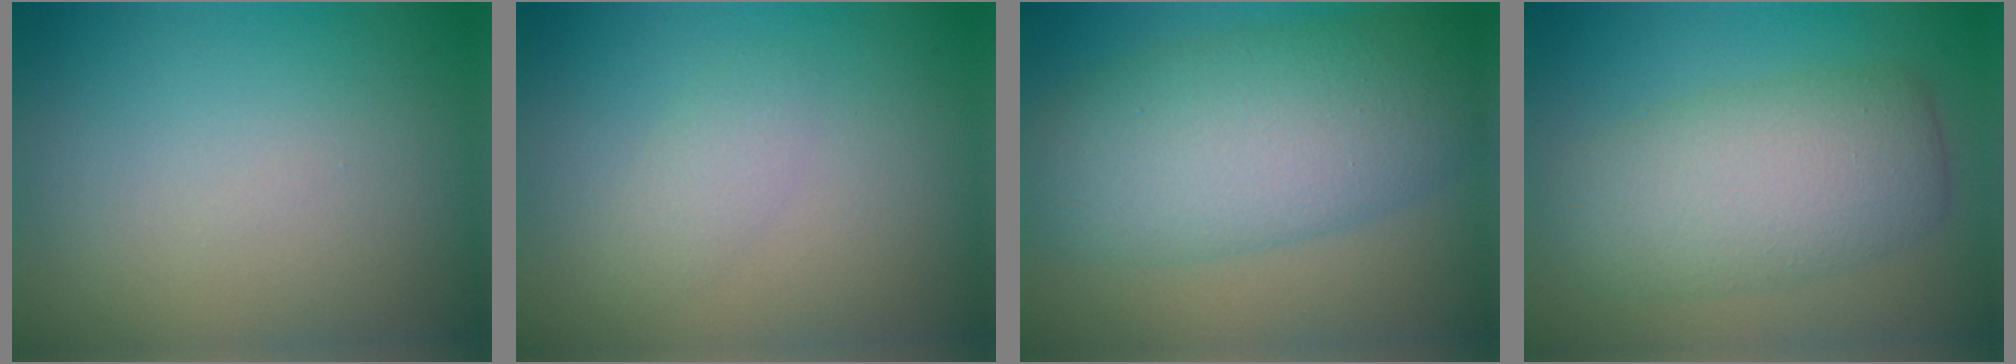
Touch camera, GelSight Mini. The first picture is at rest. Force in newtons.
{"total": 1.5, "press": 1.5, "slide": 0.0}
{"total": 9.4, "press": 9.4, "slide": 0.2}
{"total": 7.0, "press": 7.0, "slide": 0.2}